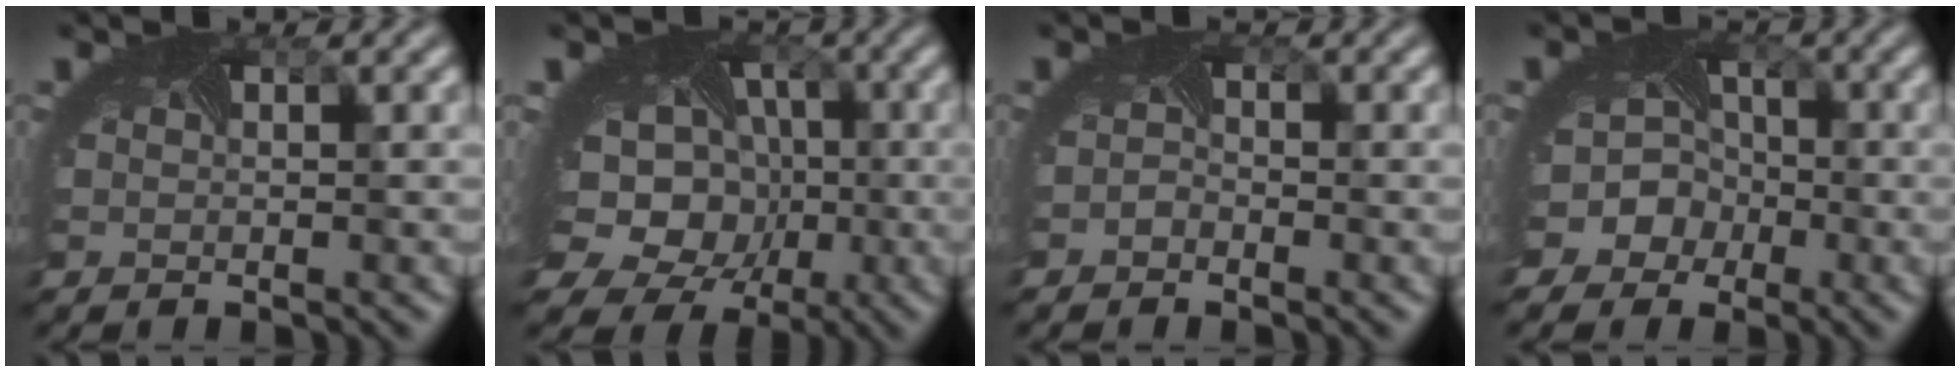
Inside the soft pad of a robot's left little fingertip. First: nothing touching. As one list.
[{"total": 13.2, "force": [-1.3, 11.2, 6.8], "torque": [-0.127, -0.011, -0.043]}, {"total": 0.9, "force": [-0.8, 0.4, 0.0], "torque": [-0.007, -0.005, -0.018]}, {"total": 7.7, "force": [-2.8, 6.9, 2.2], "torque": [-0.035, 0.003, -0.072]}]